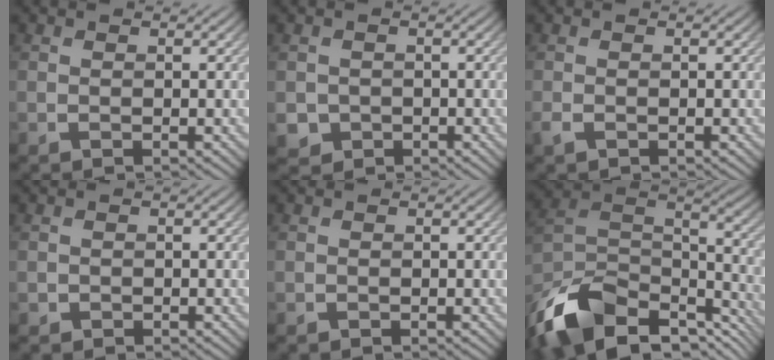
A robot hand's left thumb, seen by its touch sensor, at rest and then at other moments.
{"total": 2.3, "force": [-0.8, 2.2, 0.3], "torque": [-0.011, -0.011, -0.016]}
{"total": 1.0, "force": [-0.7, 0.4, 0.6], "torque": [-0.018, -0.005, -0.013]}
{"total": 0.7, "force": [-0.2, 0.6, 0.0], "torque": [0.000, -0.007, -0.005]}
{"total": 0.0}
{"total": 15.5, "force": [-10.4, 8.0, 8.3], "torque": [-0.213, -0.020, -0.173]}